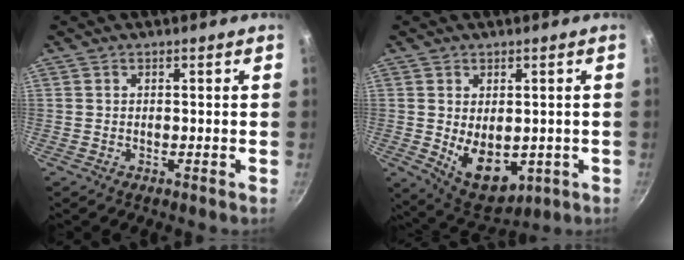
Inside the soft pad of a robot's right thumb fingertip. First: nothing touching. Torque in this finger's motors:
{"motor_torque": [-0.07, 0.92, 0.02, -0.05, 0.29]}